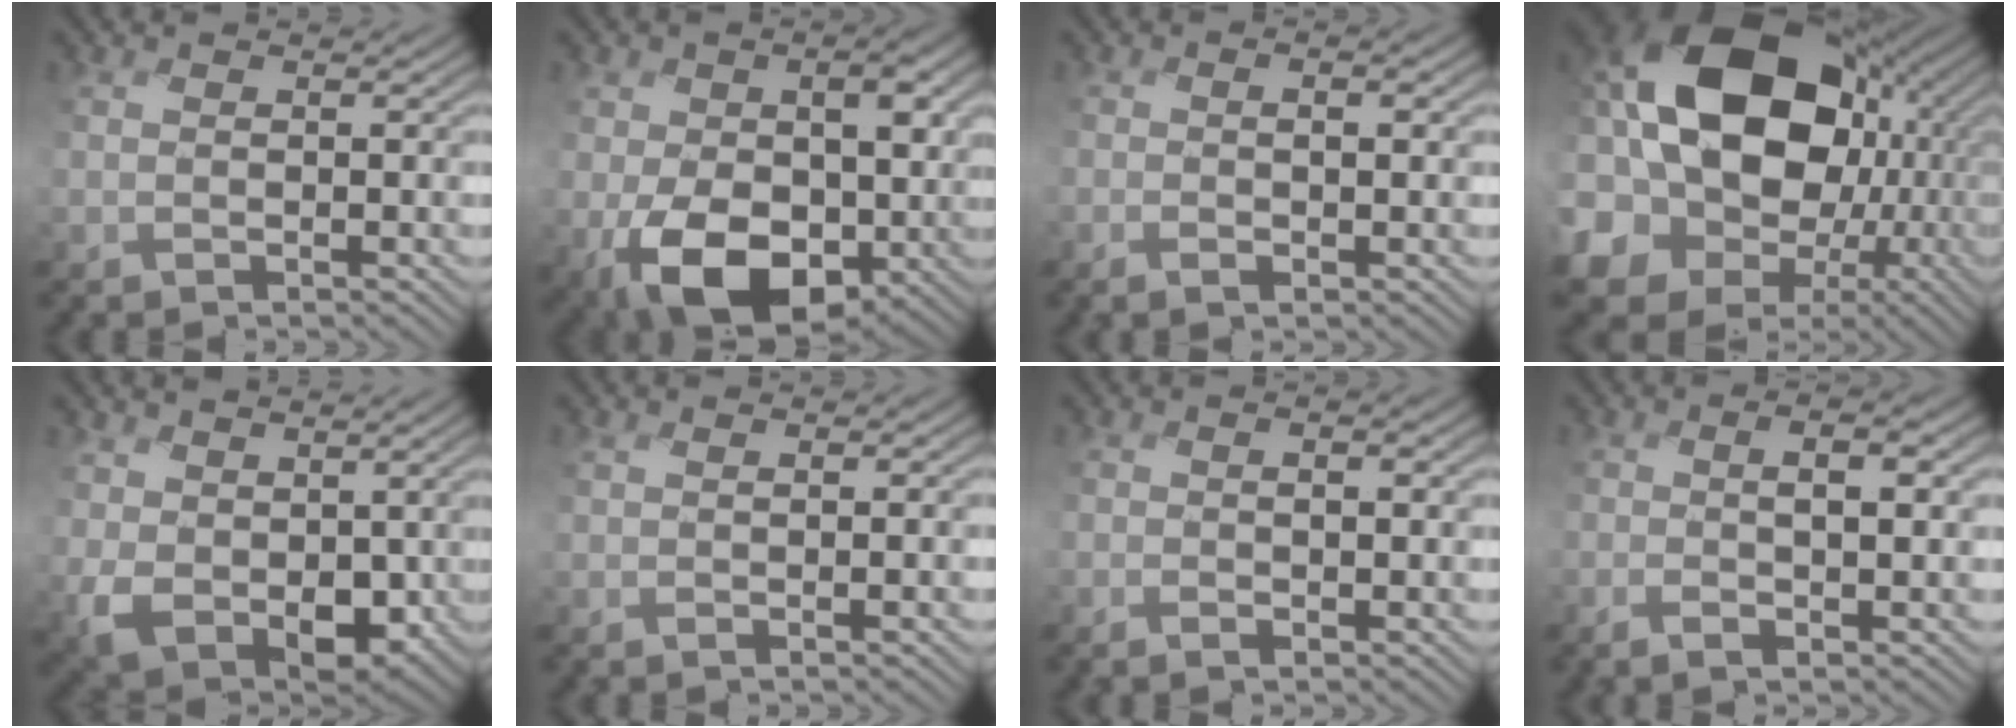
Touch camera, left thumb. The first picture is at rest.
{"total": 14.3, "force": [-2.6, 9.3, 10.6], "torque": [-0.174, -0.034, -0.042]}
{"total": 1.8, "force": [-0.4, 0.5, 1.7], "torque": [-0.020, -0.003, -0.013]}
{"total": 22.0, "force": [3.0, 16.9, 13.7], "torque": [-0.316, -0.012, 0.059]}
{"total": 8.1, "force": [0.3, 5.7, 5.7], "torque": [-0.136, -0.033, 0.015]}
{"total": 1.3, "force": [0.1, 0.1, 1.3], "torque": [-0.011, 0.004, -0.010]}
{"total": 1.5, "force": [-0.3, 0.4, 1.4], "torque": [-0.013, -0.003, -0.011]}
{"total": 3.0, "force": [-0.4, 0.5, 3.0], "torque": [-0.051, 0.004, -0.016]}